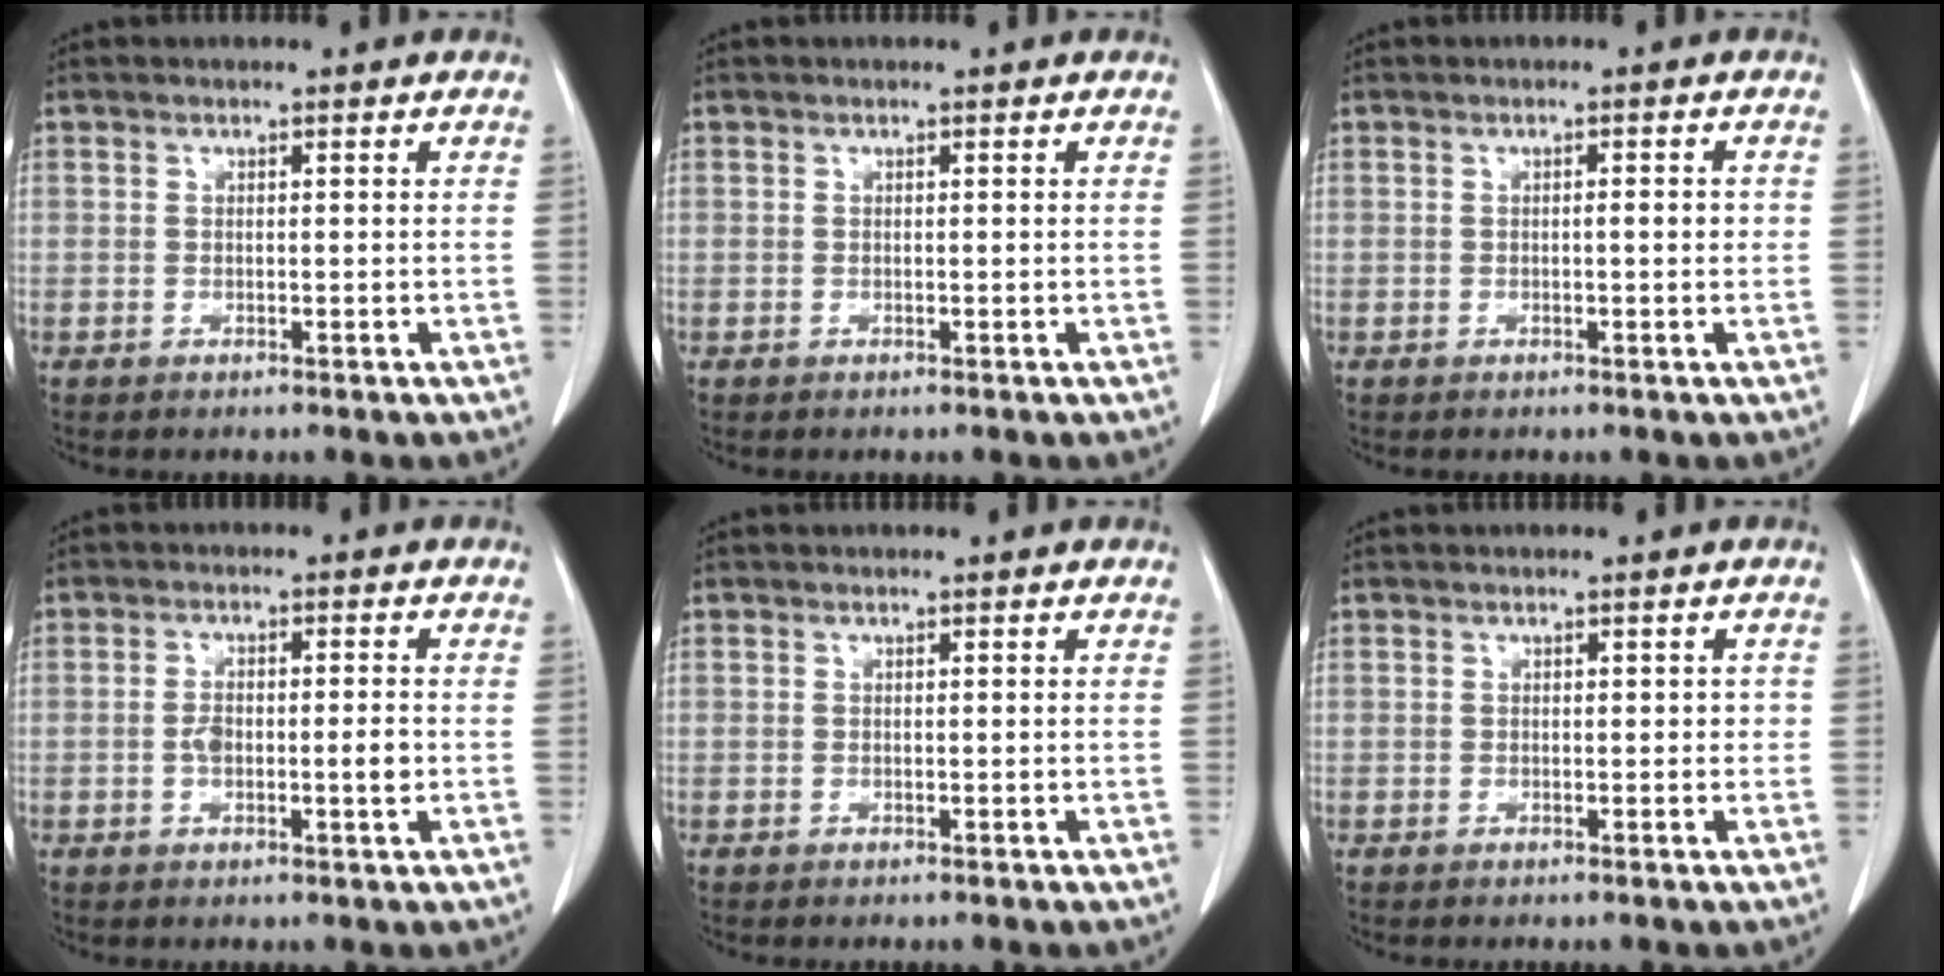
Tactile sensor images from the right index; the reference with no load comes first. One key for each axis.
{"total": 0.0}
{"total": 1.5, "fx": -0.1, "fy": 0.3, "fz": 1.5, "tx": -0.020, "ty": 0.003, "tz": -0.003}
{"total": 4.5, "fx": -0.7, "fy": 1.4, "fz": 4.3, "tx": -0.081, "ty": 0.003, "tz": -0.011}
{"total": 0.0}
{"total": 1.0, "fx": 0.0, "fy": 0.7, "fz": 0.7, "tx": -0.009, "ty": 0.009, "tz": 0.001}